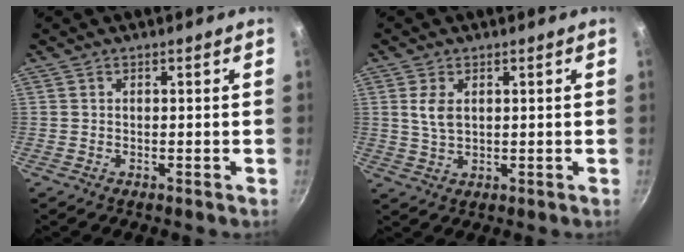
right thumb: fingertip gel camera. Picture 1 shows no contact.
{"total": 4.2, "force": [1.1, 2.5, 3.2], "torque": [-0.061, -0.005, 0.024]}